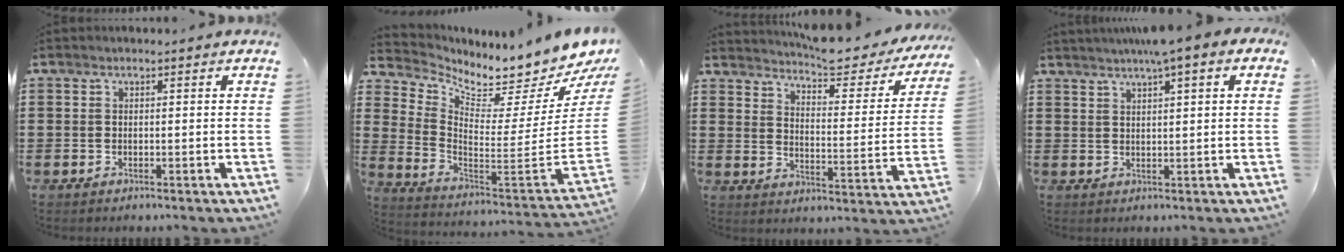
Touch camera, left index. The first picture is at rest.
{"total": 3.8, "force": [3.8, 0.5, 0.5], "torque": [-0.027, -0.077, 0.056]}
{"total": 5.7, "force": [5.4, 0.6, 1.7], "torque": [-0.047, -0.038, 0.087]}
{"total": 4.2, "force": [2.9, -0.1, 3.1], "torque": [-0.066, 0.003, 0.052]}